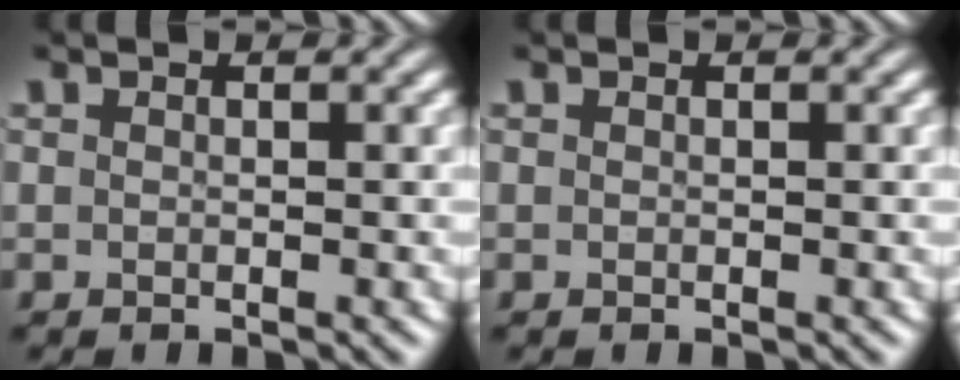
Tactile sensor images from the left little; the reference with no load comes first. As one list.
[{"total": 0.0}]